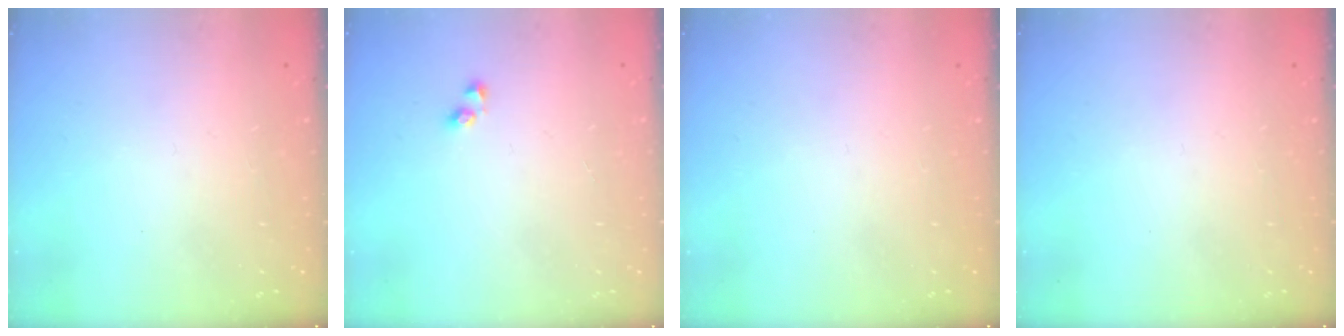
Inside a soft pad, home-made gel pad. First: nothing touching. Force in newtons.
{"total": 3.0, "press": 2.8, "slide": 1.1}
{"total": 0.0}
{"total": 0.0}